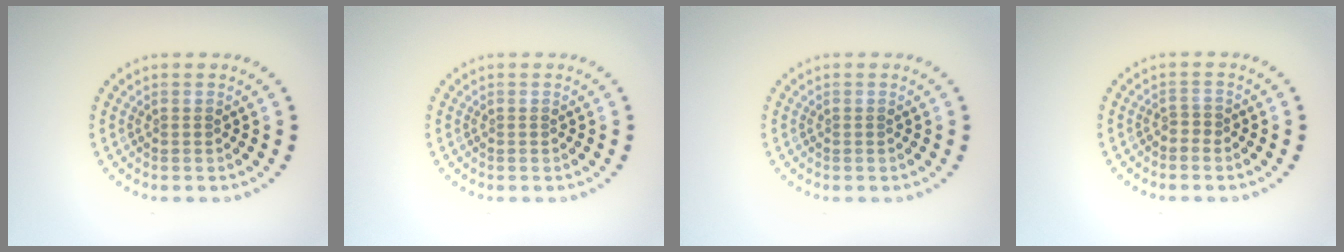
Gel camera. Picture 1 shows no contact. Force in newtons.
{"total": 0.0}
{"total": 0.0}
{"total": 0.6, "press": 0.3, "slide": 0.5}